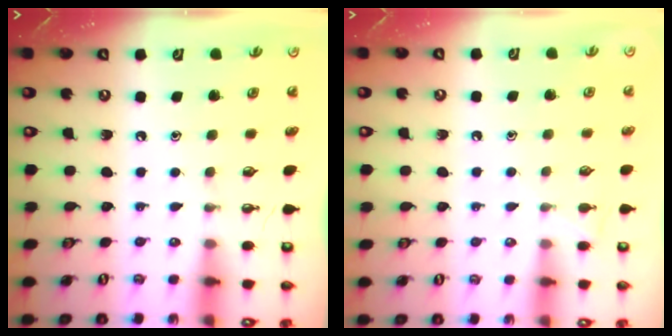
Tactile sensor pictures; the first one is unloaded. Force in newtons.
{"total": 3.6, "press": 3.6, "slide": 0.5}